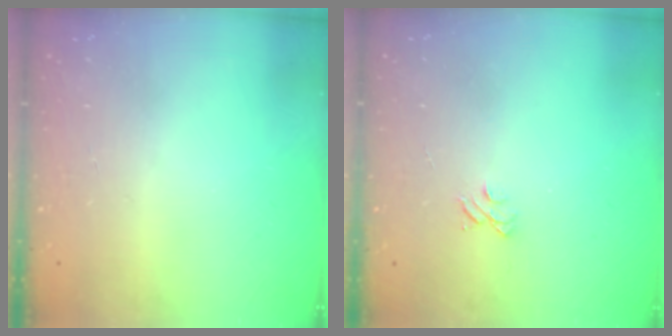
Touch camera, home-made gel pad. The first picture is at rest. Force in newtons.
{"total": 4.0, "press": 4.0, "slide": 0.3}